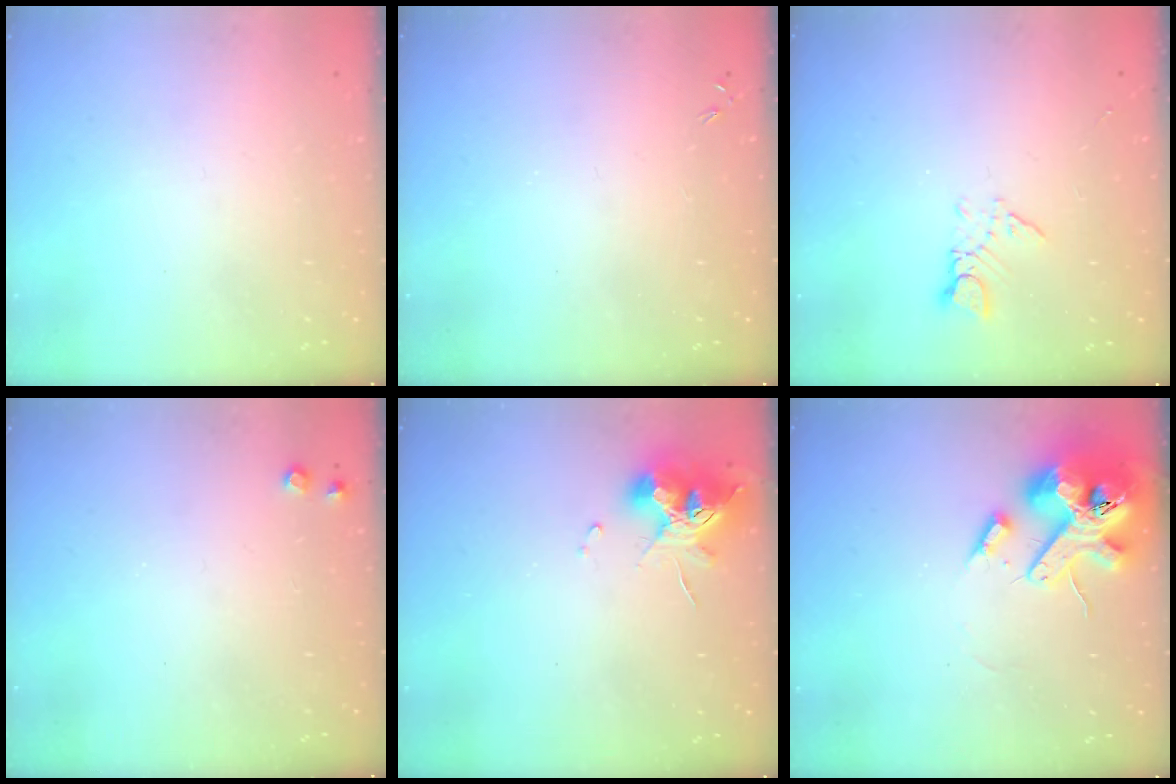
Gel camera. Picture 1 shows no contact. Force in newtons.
{"total": 0.0}
{"total": 4.6, "press": 4.5, "slide": 0.5}
{"total": 6.7, "press": 6.7, "slide": 0.7}
{"total": 11.2, "press": 11.1, "slide": 0.6}
{"total": 18.0, "press": 17.7, "slide": 2.7}